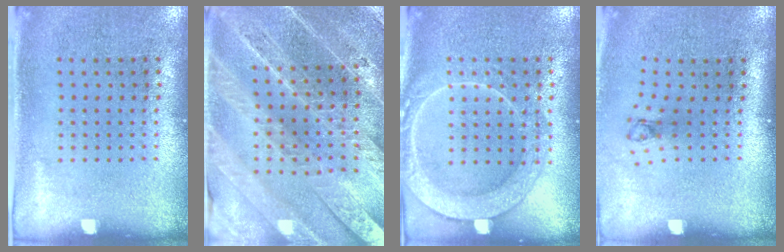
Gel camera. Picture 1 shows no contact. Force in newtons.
{"total": 4.7, "press": 4.1, "slide": 2.2}
{"total": 3.1, "press": 3.1, "slide": 0.4}
{"total": 0.7, "press": 0.3, "slide": 0.6}